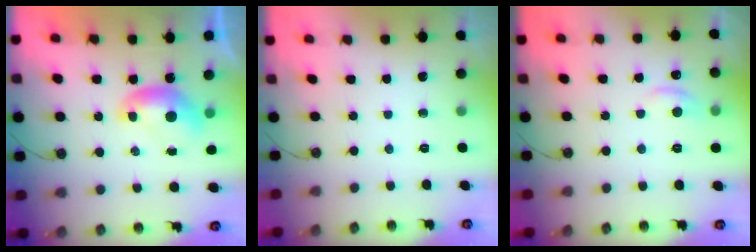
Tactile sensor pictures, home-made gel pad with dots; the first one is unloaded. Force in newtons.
{"total": 0.0}
{"total": 2.1, "press": 2.0, "slide": 0.8}